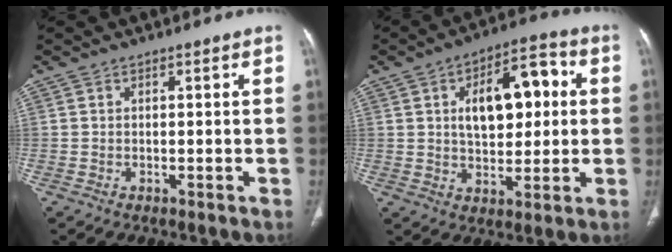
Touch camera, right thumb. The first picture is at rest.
{"total": 14.3, "force": [2.7, 7.8, 11.7], "torque": [-0.142, 0.016, 0.039]}